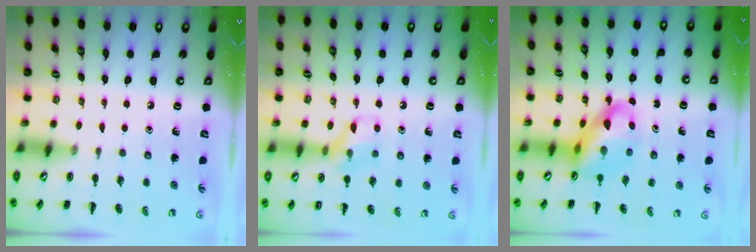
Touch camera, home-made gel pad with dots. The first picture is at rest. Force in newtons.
{"total": 9.6, "press": 9.5, "slide": 1.2}
{"total": 11.3, "press": 10.9, "slide": 3.3}